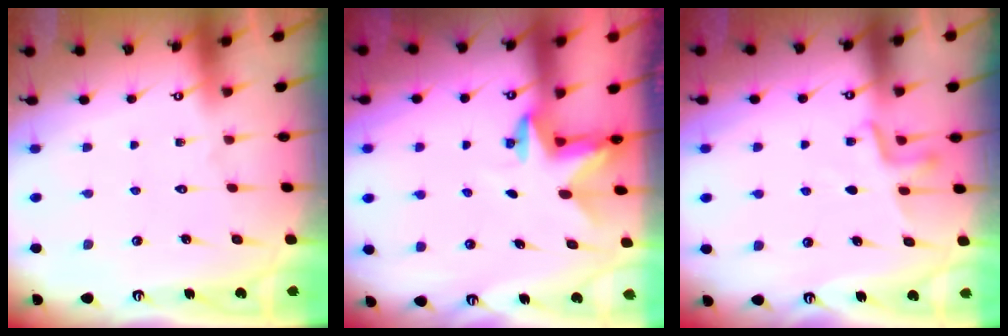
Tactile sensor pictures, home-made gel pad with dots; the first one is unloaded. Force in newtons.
{"total": 2.4, "press": 2.4, "slide": 0.4}
{"total": 6.3, "press": 6.2, "slide": 1.1}